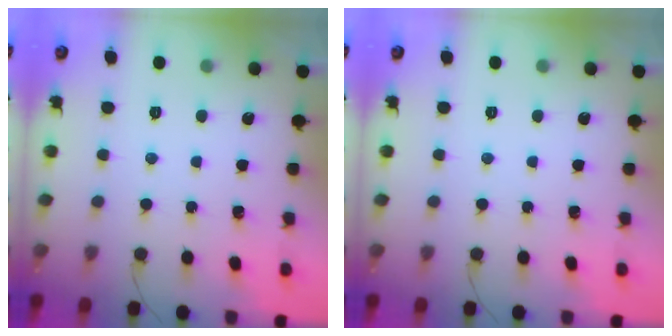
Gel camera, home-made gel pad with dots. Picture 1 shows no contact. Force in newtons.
{"total": 0.0}